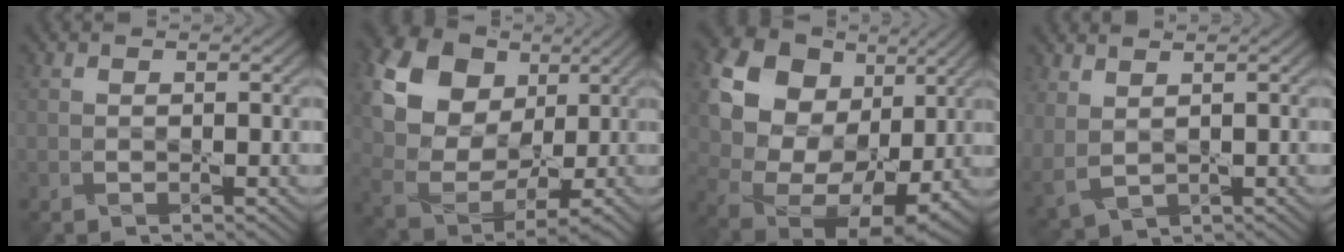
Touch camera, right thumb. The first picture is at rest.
{"total": 20.9, "force": [9.4, 15.2, 10.7], "torque": [-0.276, 0.047, 0.183]}
{"total": 22.0, "force": [9.0, 16.5, 11.4], "torque": [-0.262, 0.027, 0.172]}
{"total": 3.3, "force": [1.8, 1.6, 2.2], "torque": [-0.069, -0.003, 0.046]}